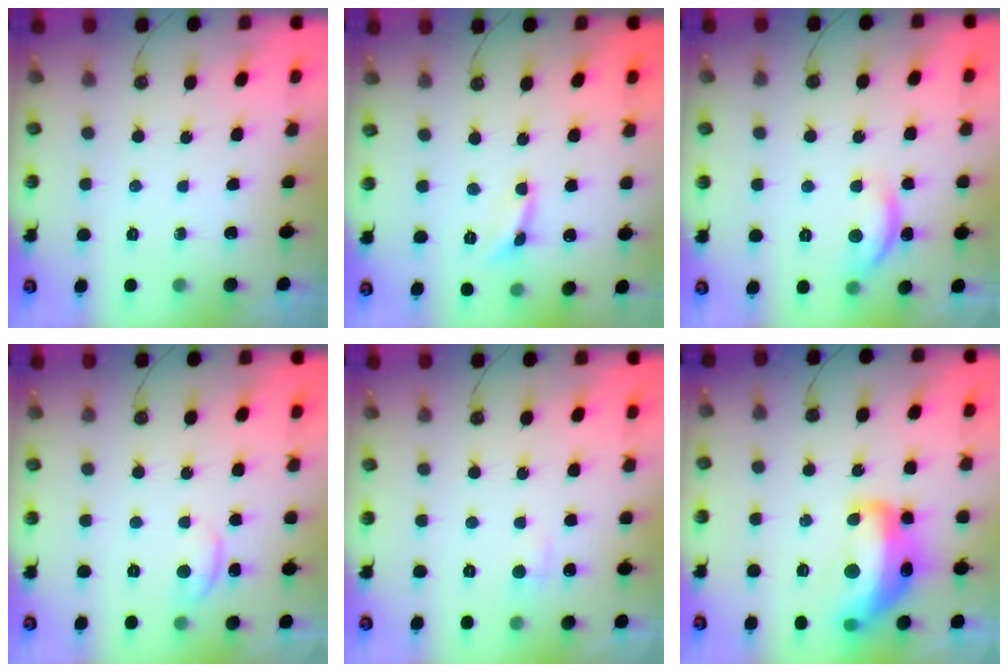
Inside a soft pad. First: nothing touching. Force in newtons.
{"total": 0.0}
{"total": 3.4, "press": 3.4, "slide": 0.4}
{"total": 0.6, "press": 0.1, "slide": 0.6}
{"total": 2.1, "press": 2.0, "slide": 0.5}
{"total": 12.0, "press": 12.0, "slide": 1.0}